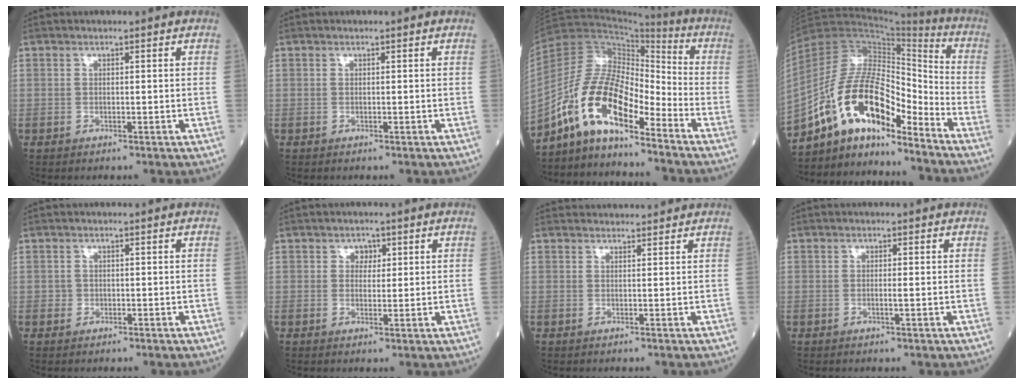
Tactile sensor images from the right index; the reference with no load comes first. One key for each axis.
{"total": 0.0}
{"total": 12.6, "fx": -8.5, "fy": 3.7, "fz": 8.5, "tx": -0.177, "ty": 0.027, "tz": -0.157}
{"total": 16.3, "fx": -11.3, "fy": 5.4, "fz": 10.4, "tx": -0.193, "ty": 0.041, "tz": -0.200}
{"total": 0.7, "fx": -0.2, "fy": 0.6, "fz": 0.0, "tx": 0.001, "ty": 0.005, "tz": -0.006}
{"total": 1.8, "fx": 0.7, "fy": 1.4, "fz": 0.9, "tx": -0.006, "ty": 0.000, "tz": 0.008}
{"total": 4.5, "fx": 4.4, "fy": 0.5, "fz": 0.7, "tx": -0.014, "ty": 0.033, "tz": 0.048}
{"total": 0.8, "fx": -0.2, "fy": -0.1, "fz": 0.8, "tx": -0.015, "ty": -0.001, "tz": -0.004}